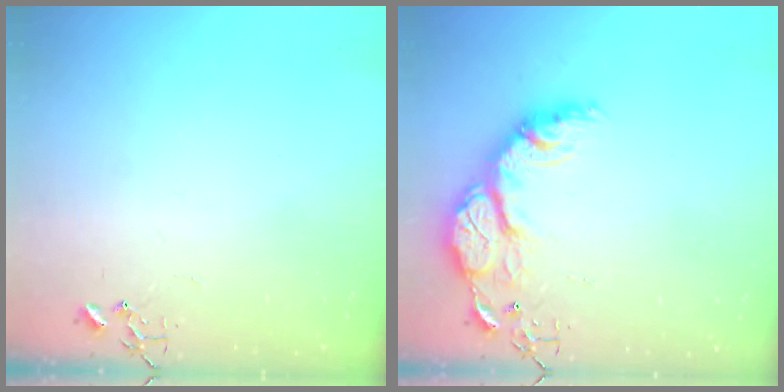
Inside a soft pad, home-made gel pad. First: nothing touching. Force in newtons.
{"total": 16.7, "press": 16.7, "slide": 1.3}